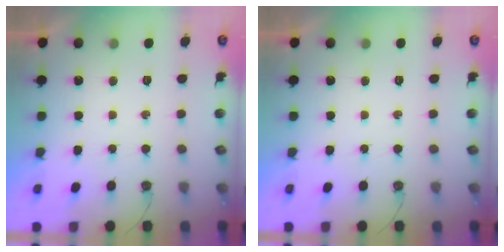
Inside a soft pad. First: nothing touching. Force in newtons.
{"total": 0.0}